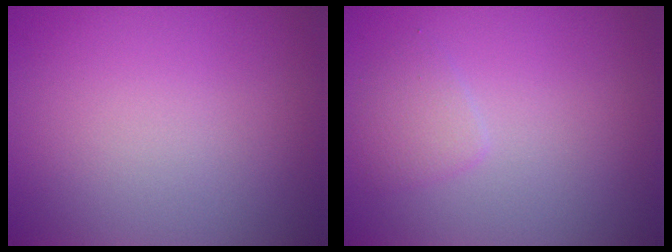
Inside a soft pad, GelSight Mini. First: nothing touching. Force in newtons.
{"total": 1.6, "press": 1.6, "slide": 0.1}